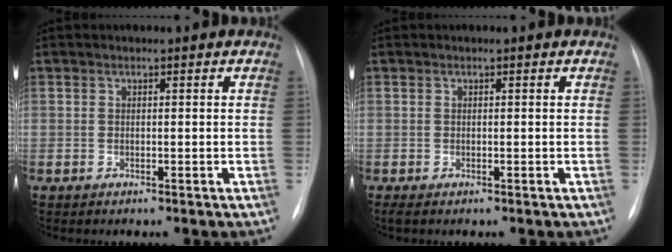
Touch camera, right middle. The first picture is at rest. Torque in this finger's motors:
{"motor_torque": [0.51, -0.45, 0.00, 0.01]}